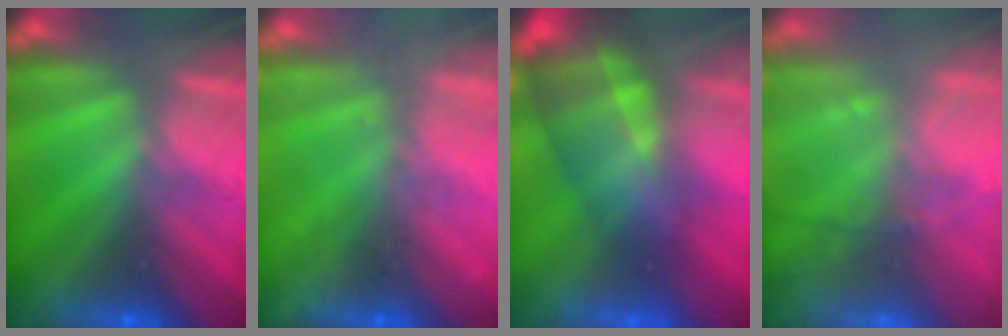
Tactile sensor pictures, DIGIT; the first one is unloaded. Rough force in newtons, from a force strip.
{"total": 2.2}
{"total": 7.2}
{"total": 7.8}